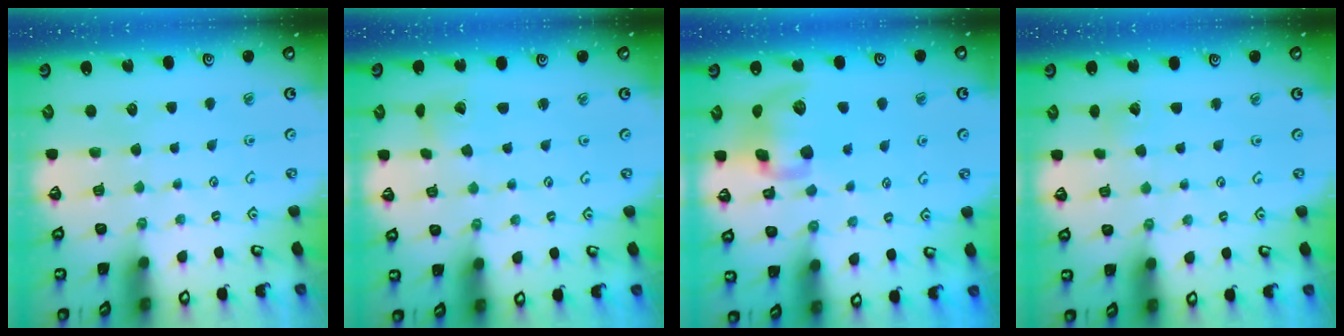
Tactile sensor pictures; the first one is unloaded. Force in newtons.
{"total": 3.0, "press": 3.0, "slide": 0.4}
{"total": 12.7, "press": 12.5, "slide": 2.0}
{"total": 2.8, "press": 2.8, "slide": 0.2}